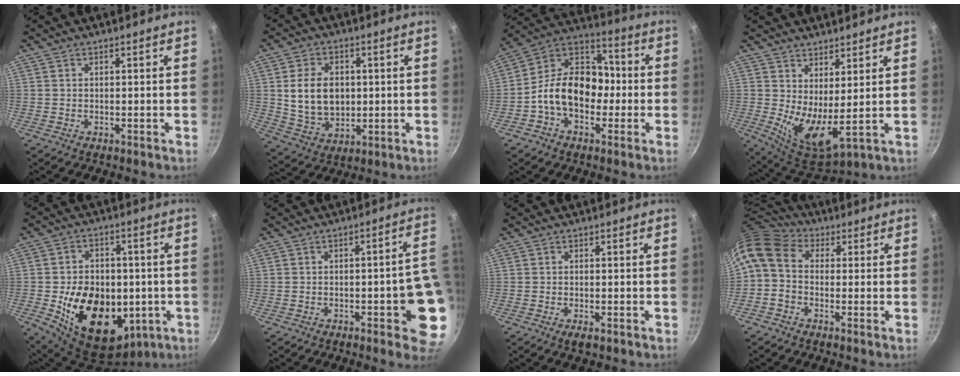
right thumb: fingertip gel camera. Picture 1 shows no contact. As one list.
[{"total": 11.6, "force": [1.0, 8.5, 7.9], "torque": [-0.121, -0.008, 0.031]}, {"total": 15.8, "force": [-2.8, 11.4, 10.6], "torque": [-0.128, 0.053, -0.070]}, {"total": 10.0, "force": [3.5, 3.4, 8.8], "torque": [-0.143, -0.052, 0.062]}, {"total": 21.3, "force": [-3.5, 15.0, 14.7], "torque": [-0.209, 0.007, -0.036]}, {"total": 11.1, "force": [-2.5, 3.3, 10.3], "torque": [-0.078, 0.020, -0.029]}, {"total": 1.9, "force": [-1.0, 0.7, 1.5], "torque": [-0.034, -0.001, -0.019]}, {"total": 9.8, "force": [1.0, 7.5, 6.3], "torque": [-0.116, 0.026, -0.002]}]